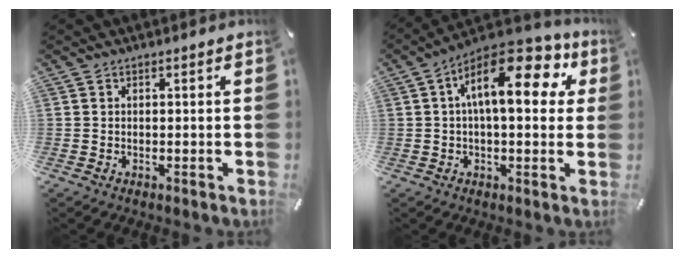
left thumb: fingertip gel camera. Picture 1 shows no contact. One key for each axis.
{"total": 16.5, "fx": 5.4, "fy": 7.5, "fz": 13.7, "tx": -0.217, "ty": -0.023, "tz": 0.089}